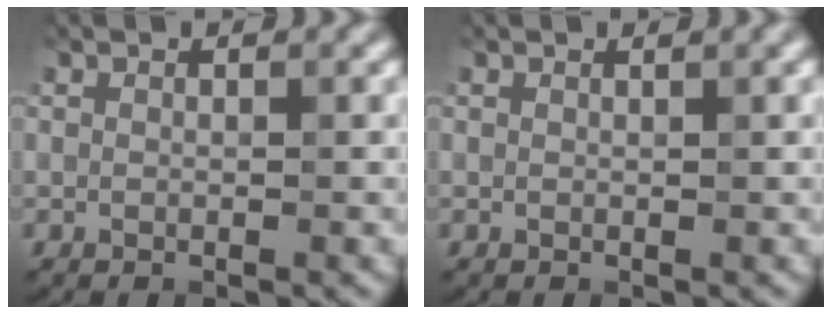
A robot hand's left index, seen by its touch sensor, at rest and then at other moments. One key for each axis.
{"total": 0.5, "fx": 0.4, "fy": 0.1, "fz": 0.3, "tx": 0.000, "ty": 0.001, "tz": 0.007}